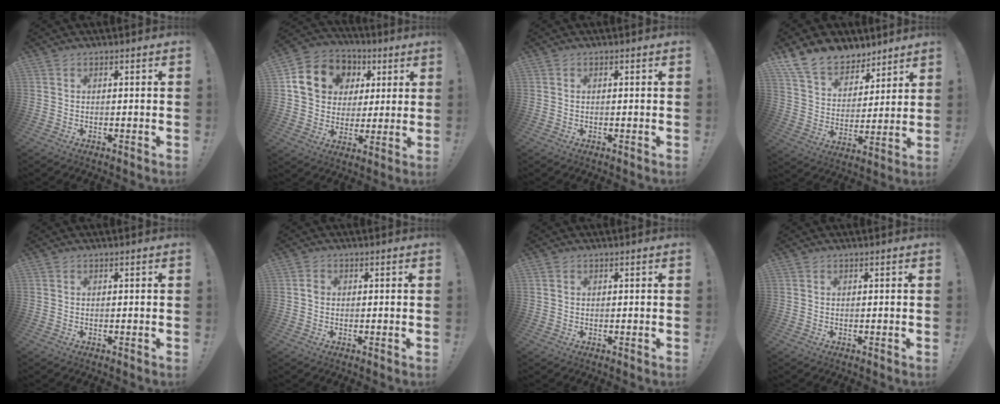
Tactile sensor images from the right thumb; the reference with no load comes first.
{"total": 15.5, "force": [5.3, 12.9, 6.8], "torque": [-0.094, -0.014, 0.117]}
{"total": 0.0}
{"total": 13.6, "force": [10.7, 7.6, 3.7], "torque": [-0.080, -0.075, 0.207]}
{"total": 0.0}
{"total": 1.3, "force": [-0.3, 1.1, 0.7], "torque": [-0.003, 0.001, -0.007]}
{"total": 0.6, "force": [0.2, 0.6, 0.0], "torque": [-0.008, 0.005, 0.006]}
{"total": 0.0}